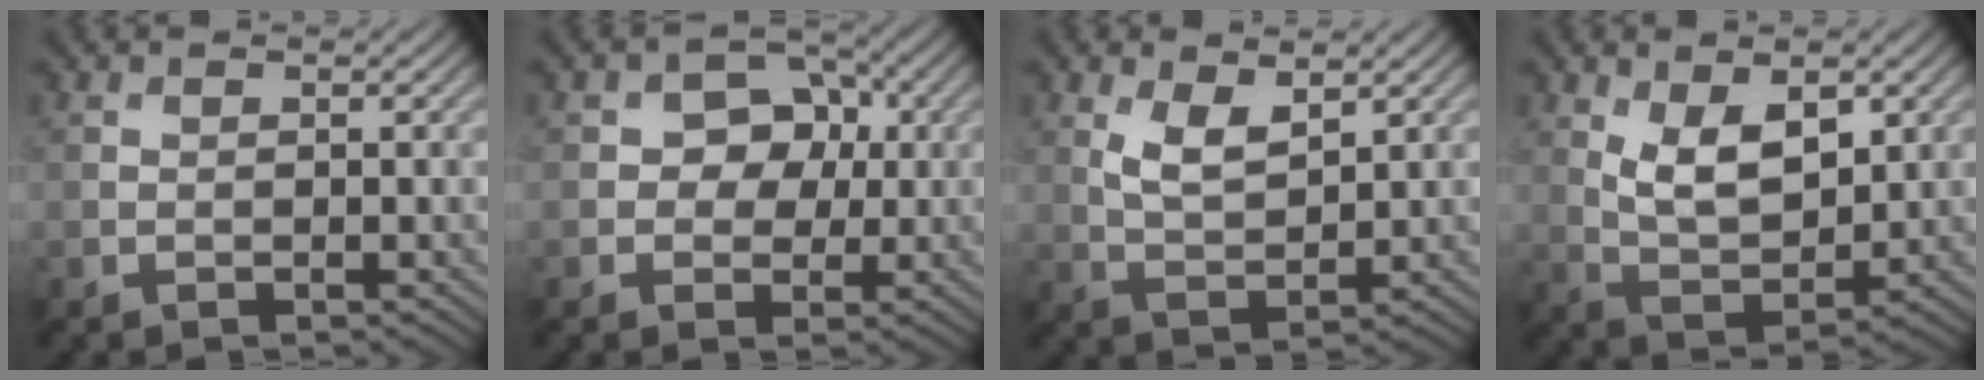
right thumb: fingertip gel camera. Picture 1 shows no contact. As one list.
[{"total": 5.5, "force": [0.5, 4.5, 3.2], "torque": [-0.045, 0.002, -0.014]}, {"total": 4.3, "force": [2.2, 1.9, 3.2], "torque": [-0.073, -0.008, 0.048]}, {"total": 6.9, "force": [2.5, 3.6, 5.3], "torque": [-0.107, -0.010, 0.052]}]